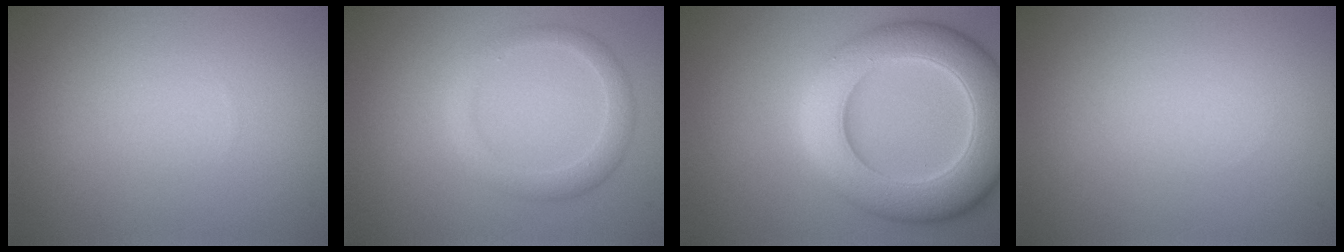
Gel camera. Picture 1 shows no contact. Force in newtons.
{"total": 2.4, "press": 2.4, "slide": 0.2}
{"total": 10.1, "press": 10.1, "slide": 0.8}
{"total": 0.0}